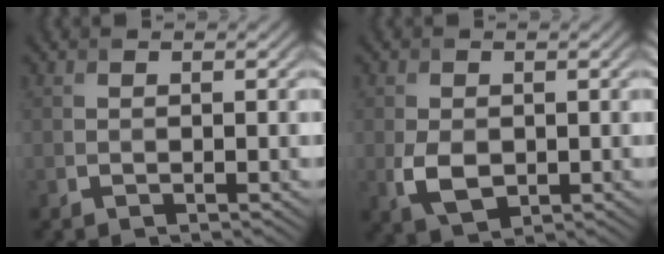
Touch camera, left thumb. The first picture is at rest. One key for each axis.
{"total": 3.8, "fx": -0.5, "fy": 2.6, "fz": 2.7, "tx": -0.066, "ty": -0.011, "tz": -0.003}